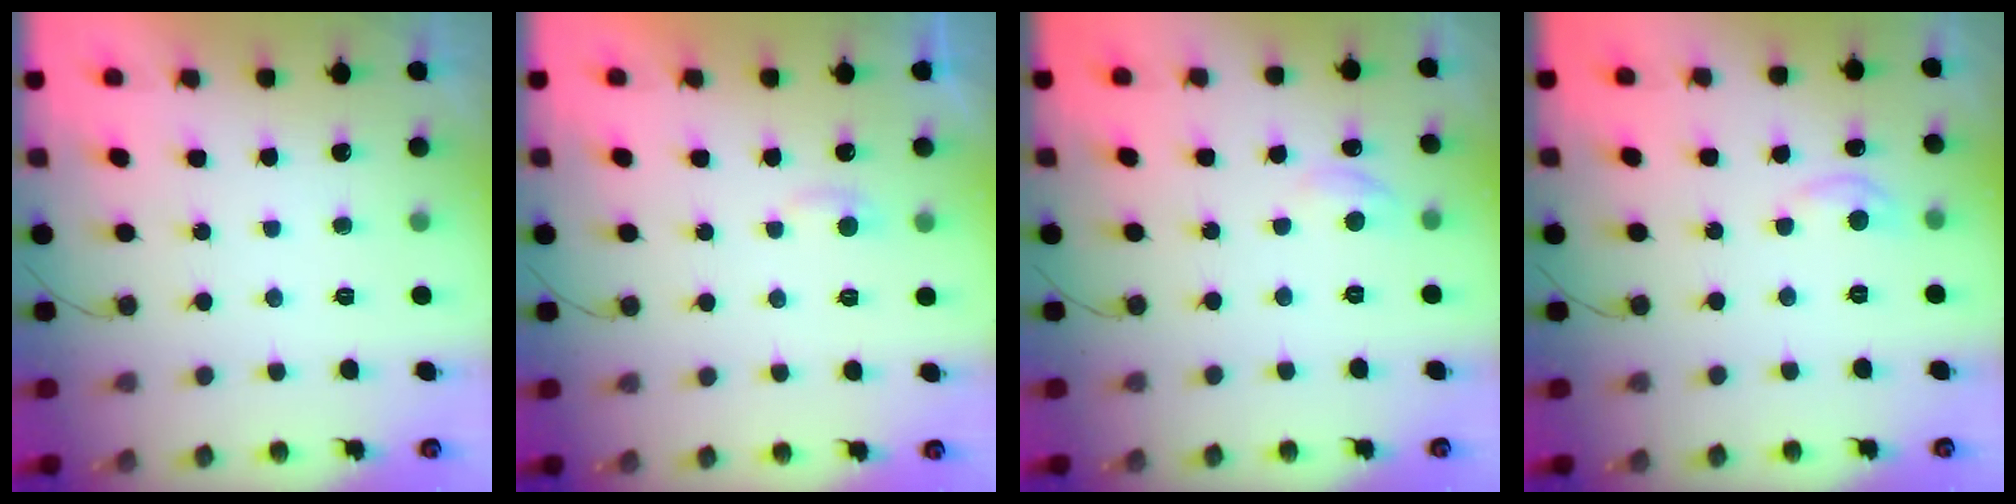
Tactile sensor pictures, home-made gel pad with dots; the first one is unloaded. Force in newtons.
{"total": 2.7, "press": 2.7, "slide": 0.2}
{"total": 5.5, "press": 5.4, "slide": 0.8}
{"total": 5.4, "press": 5.3, "slide": 0.8}